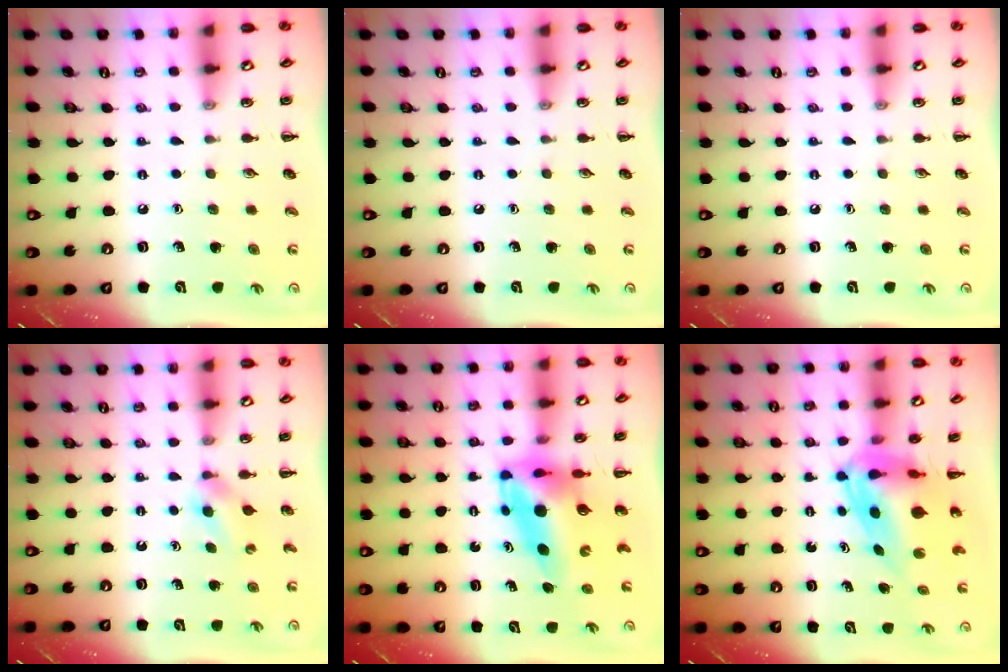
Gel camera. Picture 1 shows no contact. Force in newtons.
{"total": 0.0}
{"total": 0.0}
{"total": 3.0, "press": 2.7, "slide": 1.3}
{"total": 8.8, "press": 8.3, "slide": 2.9}
{"total": 9.3, "press": 8.9, "slide": 2.6}